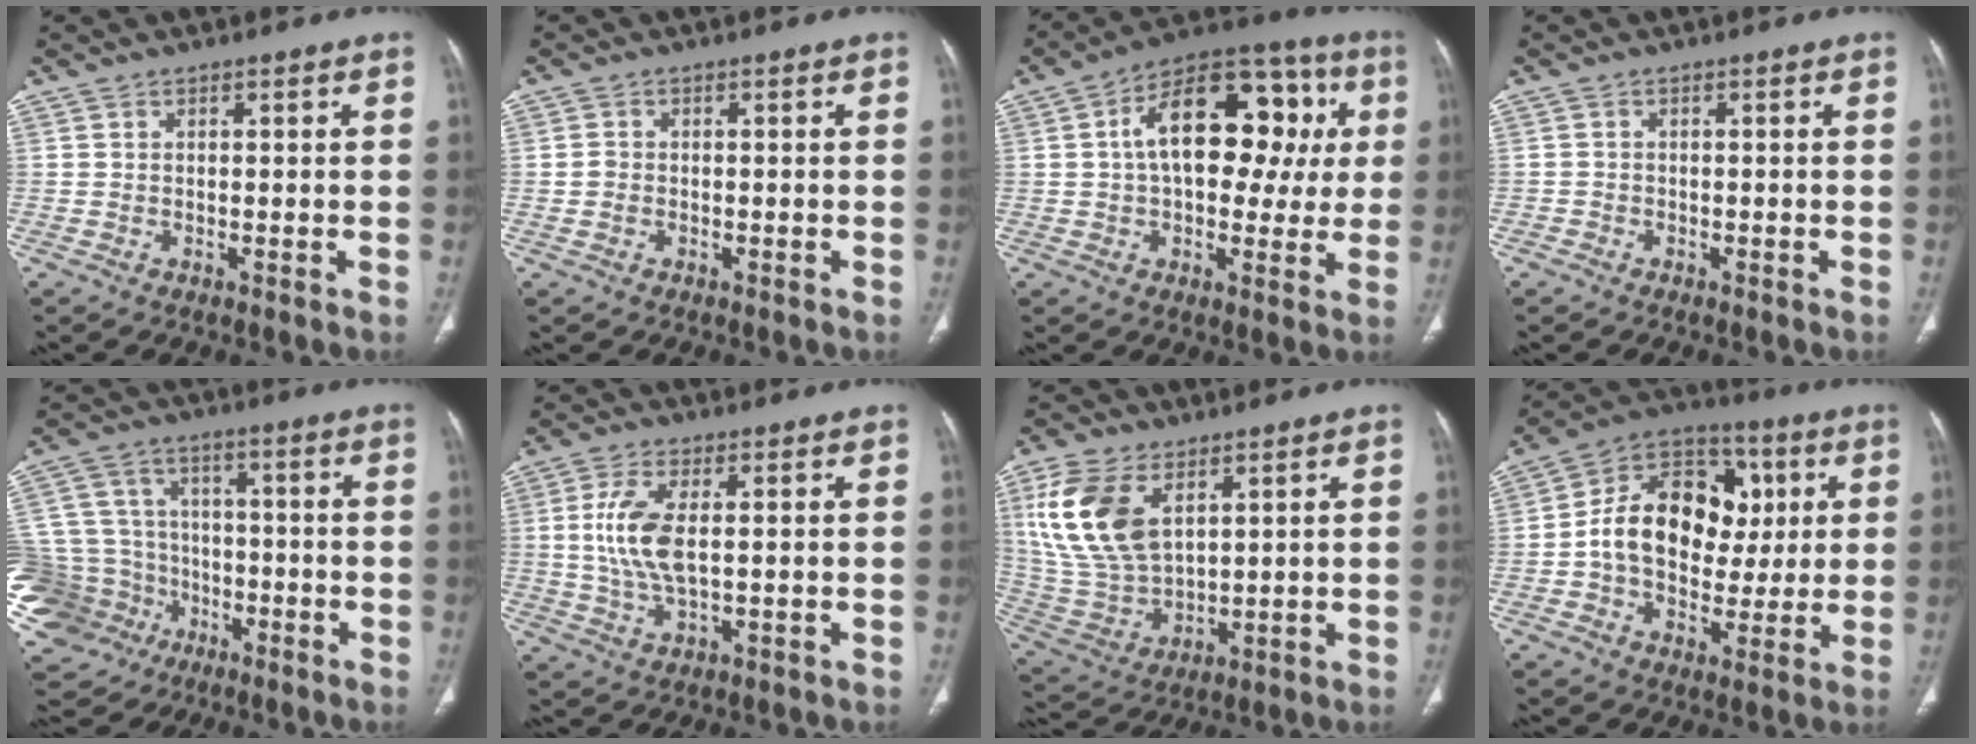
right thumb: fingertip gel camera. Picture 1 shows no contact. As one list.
[{"total": 1.5, "force": [-0.3, 1.3, 0.8], "torque": [-0.016, 0.003, -0.006]}, {"total": 20.1, "force": [3.4, 11.7, 15.9], "torque": [-0.195, 0.039, 0.040]}, {"total": 0.9, "force": [-0.7, 0.6, -0.1], "torque": [-0.003, 0.004, -0.018]}, {"total": 21.6, "force": [-8.5, 17.9, 8.5], "torque": [-0.208, 0.056, -0.135]}, {"total": 9.7, "force": [0.6, 4.1, 8.7], "torque": [-0.197, -0.003, 0.014]}, {"total": 16.0, "force": [5.9, 9.5, 11.5], "torque": [-0.236, -0.018, 0.131]}, {"total": 17.7, "force": [2.1, 13.6, 11.2], "torque": [-0.143, 0.024, 0.028]}]